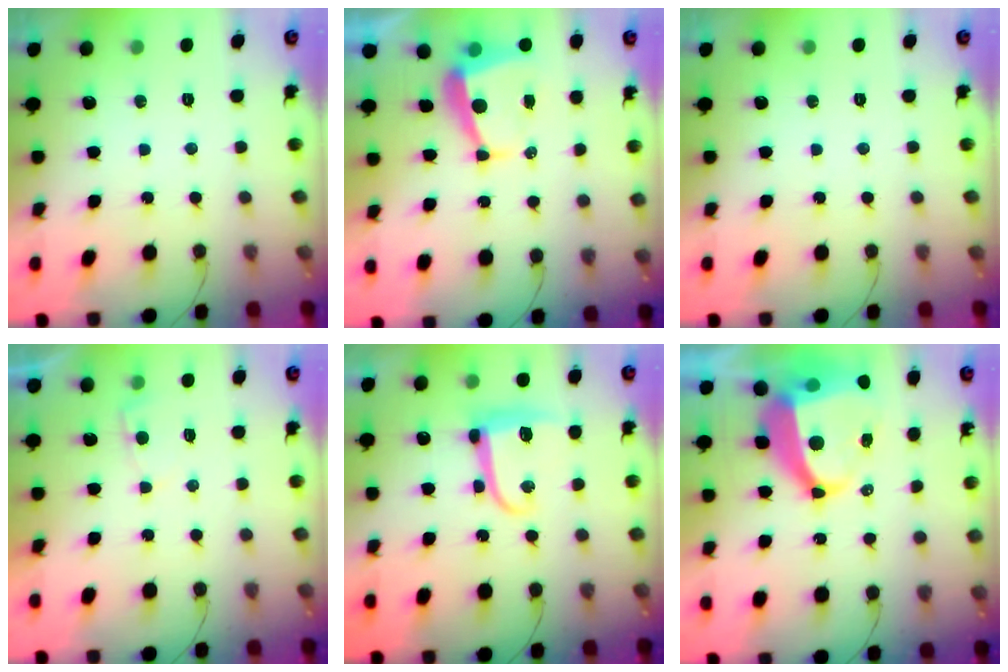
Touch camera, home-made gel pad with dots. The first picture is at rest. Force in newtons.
{"total": 6.4, "press": 6.4, "slide": 0.6}
{"total": 0.0}
{"total": 2.3, "press": 2.3, "slide": 0.2}
{"total": 11.0, "press": 11.0, "slide": 0.9}
{"total": 13.7, "press": 13.6, "slide": 1.4}